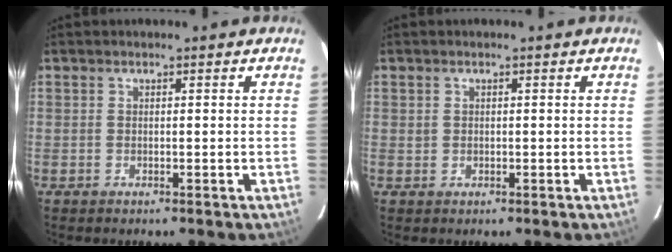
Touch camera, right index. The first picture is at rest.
{"total": 0.8, "force": [0.2, 0.7, 0.2], "torque": [-0.003, 0.002, 0.004]}